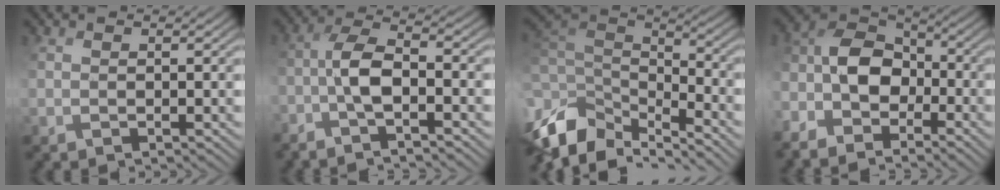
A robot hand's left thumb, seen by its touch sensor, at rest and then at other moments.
{"total": 5.6, "force": [-2.4, 1.6, 4.8], "torque": [-0.094, 0.008, -0.060]}
{"total": 11.3, "force": [-5.5, 6.8, 7.1], "torque": [-0.190, -0.004, -0.105]}
{"total": 8.5, "force": [-3.7, 5.1, 5.8], "torque": [-0.138, -0.002, -0.090]}